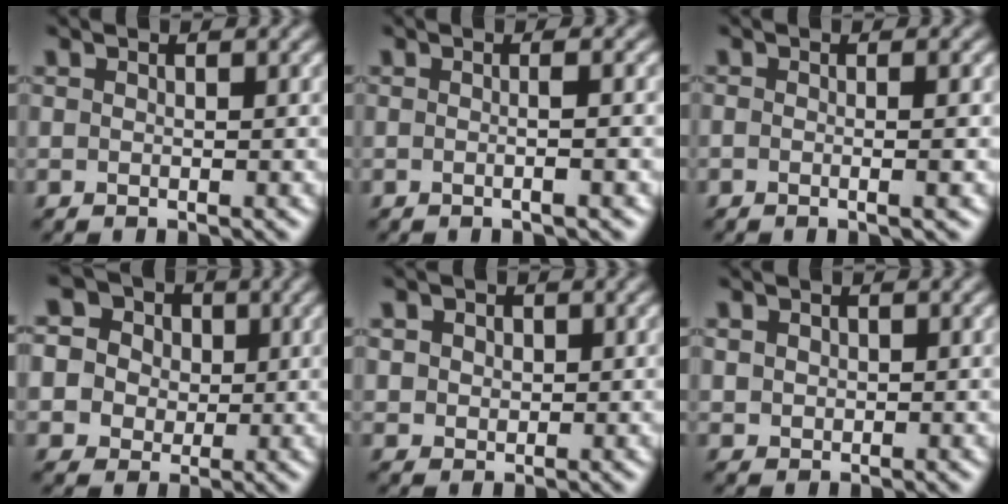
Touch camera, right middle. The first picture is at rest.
{"total": 2.4, "force": [0.0, 0.9, 2.2], "torque": [-0.009, -0.004, -0.017]}
{"total": 2.8, "force": [0.1, 1.3, 2.4], "torque": [0.000, 0.006, -0.022]}
{"total": 8.9, "force": [3.0, 7.7, 3.5], "torque": [-0.076, 0.031, 0.031]}
{"total": 3.0, "force": [1.4, 2.3, 1.3], "torque": [-0.033, 0.007, 0.026]}
{"total": 1.1, "force": [0.3, 1.0, 0.4], "torque": [-0.004, -0.003, 0.010]}